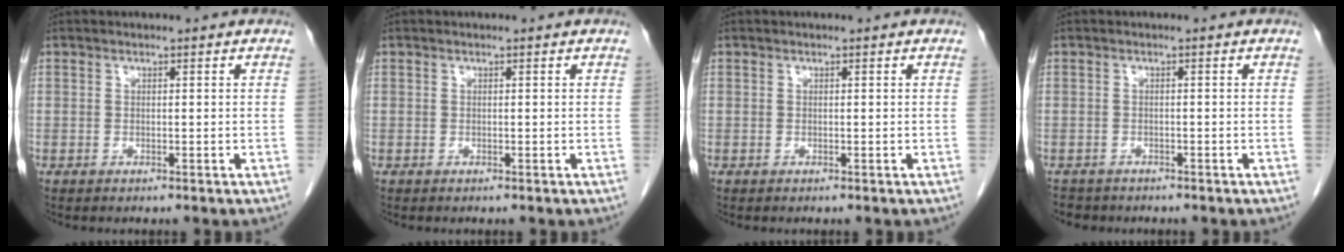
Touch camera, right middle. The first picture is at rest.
{"total": 0.0}
{"total": 0.0}
{"total": 2.9, "force": [-2.5, 1.4, 0.2], "torque": [-0.011, -0.001, -0.038]}